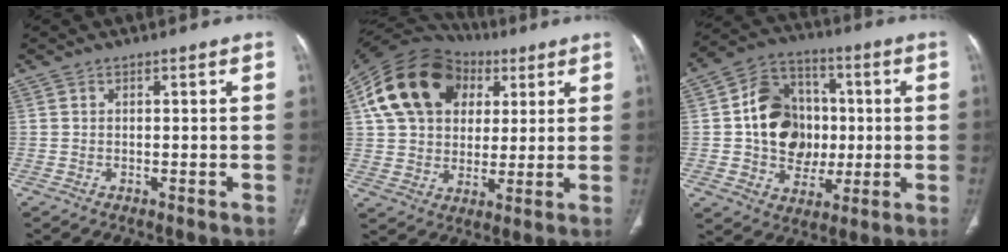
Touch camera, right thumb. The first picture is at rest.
{"total": 20.8, "force": [6.9, 15.4, 12.0], "torque": [-0.206, 0.019, 0.119]}
{"total": 16.5, "force": [0.4, 13.2, 9.8], "torque": [-0.116, 0.022, 0.013]}